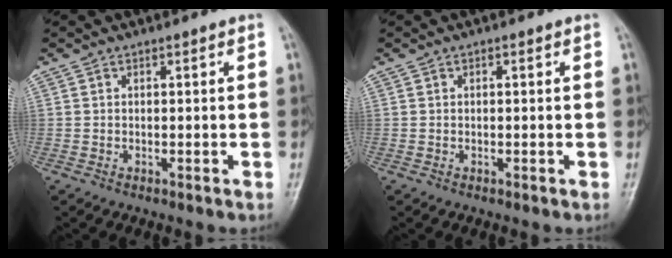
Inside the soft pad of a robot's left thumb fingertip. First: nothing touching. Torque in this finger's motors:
{"motor_torque": [0.00, 0.00, -0.11, 0.07, 0.00]}